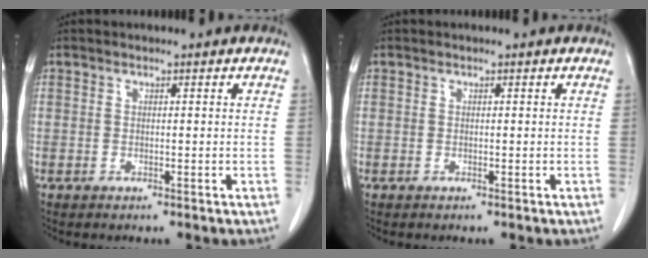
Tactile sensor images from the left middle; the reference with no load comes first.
{"total": 0.0}